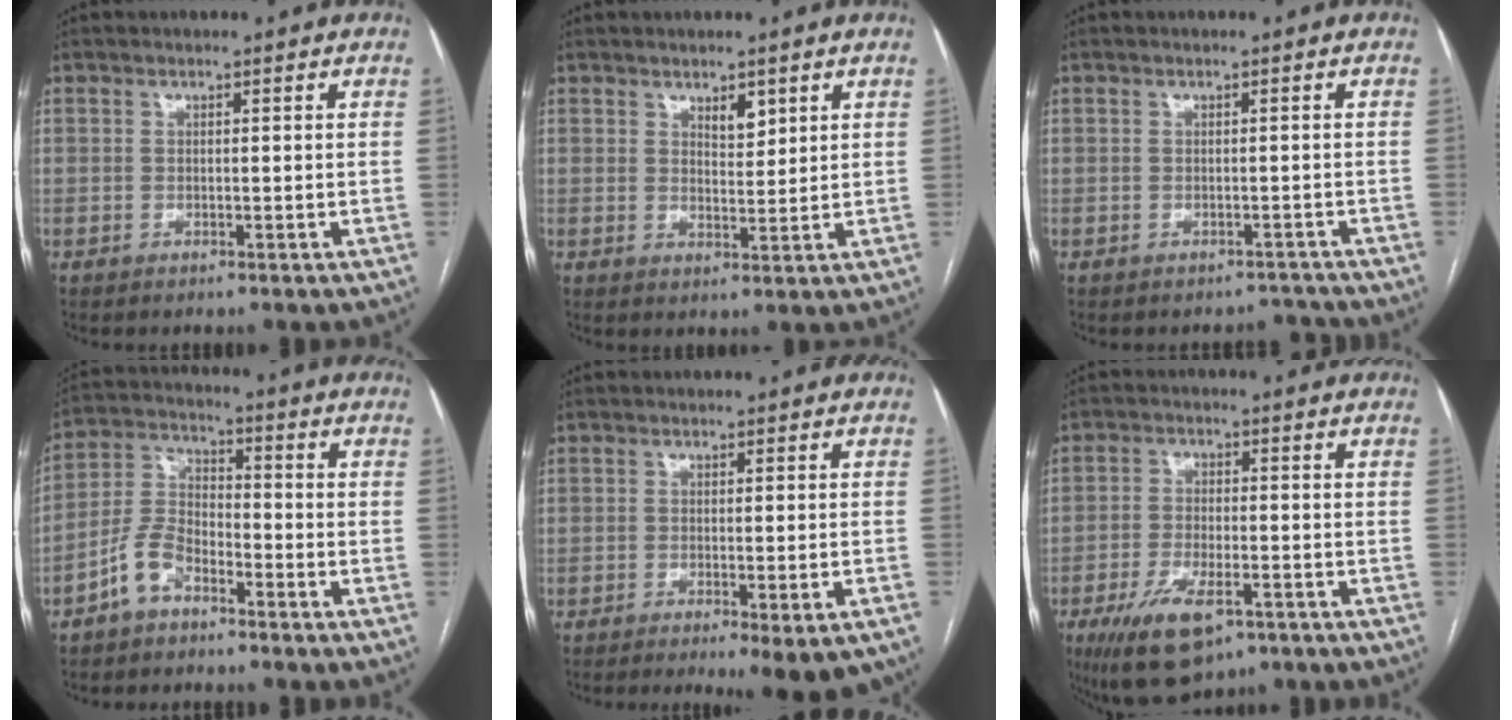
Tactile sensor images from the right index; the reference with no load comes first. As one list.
[{"total": 3.0, "force": [1.8, 1.3, 2.0], "torque": [-0.031, -0.003, 0.035]}, {"total": 1.7, "force": [-1.4, 0.5, -0.8], "torque": [0.019, 0.003, -0.015]}, {"total": 7.1, "force": [-4.6, 3.7, 4.1], "torque": [-0.102, 0.015, -0.095]}, {"total": 7.3, "force": [-4.3, 1.2, 5.8], "torque": [-0.065, -0.013, -0.056]}, {"total": 10.6, "force": [-6.1, 4.1, 7.7], "torque": [-0.144, -0.017, -0.098]}]